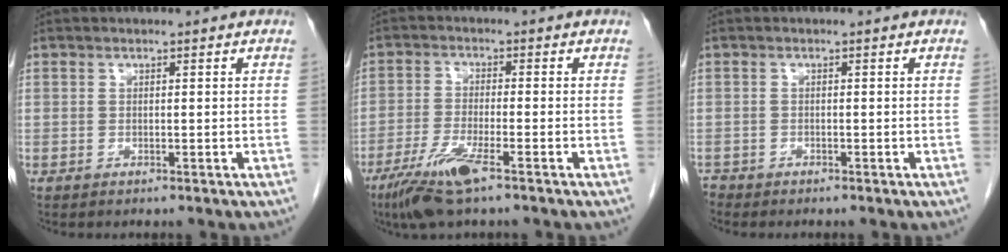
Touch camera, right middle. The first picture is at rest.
{"total": 7.3, "force": [-4.6, 0.6, 5.7], "torque": [-0.120, -0.018, -0.086]}
{"total": 1.1, "force": [-1.0, 0.3, -0.1], "torque": [-0.003, -0.003, -0.019]}